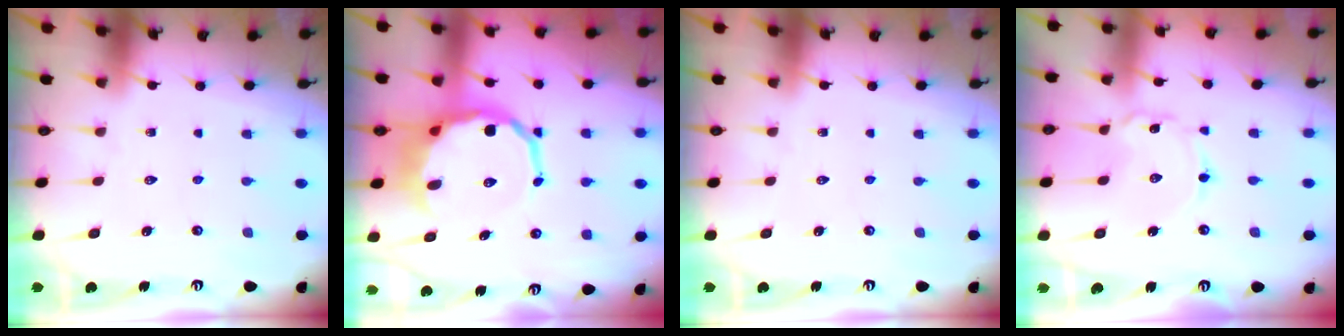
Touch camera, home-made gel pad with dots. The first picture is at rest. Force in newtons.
{"total": 11.4, "press": 11.1, "slide": 2.8}
{"total": 0.0}
{"total": 2.0, "press": 2.0, "slide": 0.2}